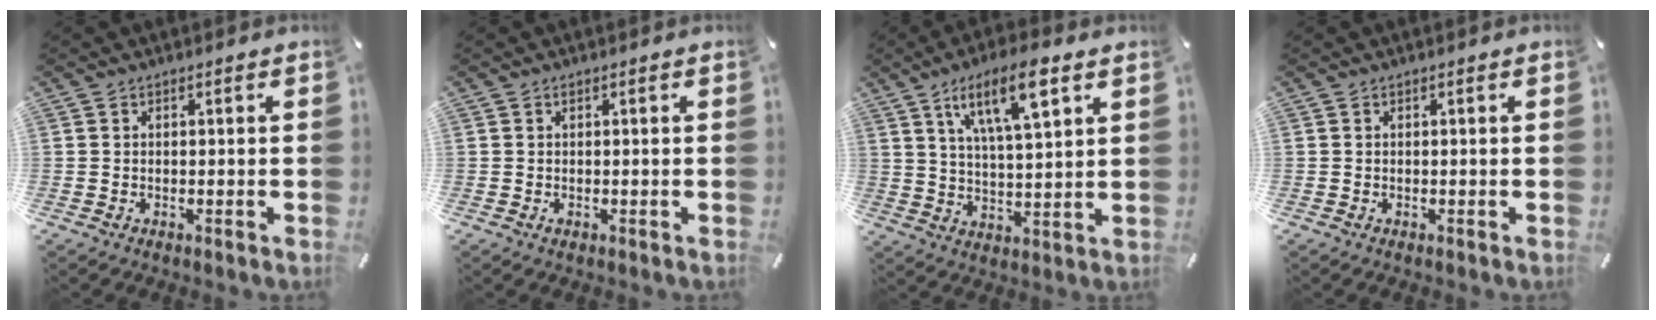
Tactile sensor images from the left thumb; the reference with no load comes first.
{"total": 0.6, "force": [0.1, 0.4, 0.4], "torque": [-0.009, 0.000, 0.001]}
{"total": 13.3, "force": [7.3, 4.0, 10.3], "torque": [-0.172, -0.021, 0.121]}
{"total": 0.0}